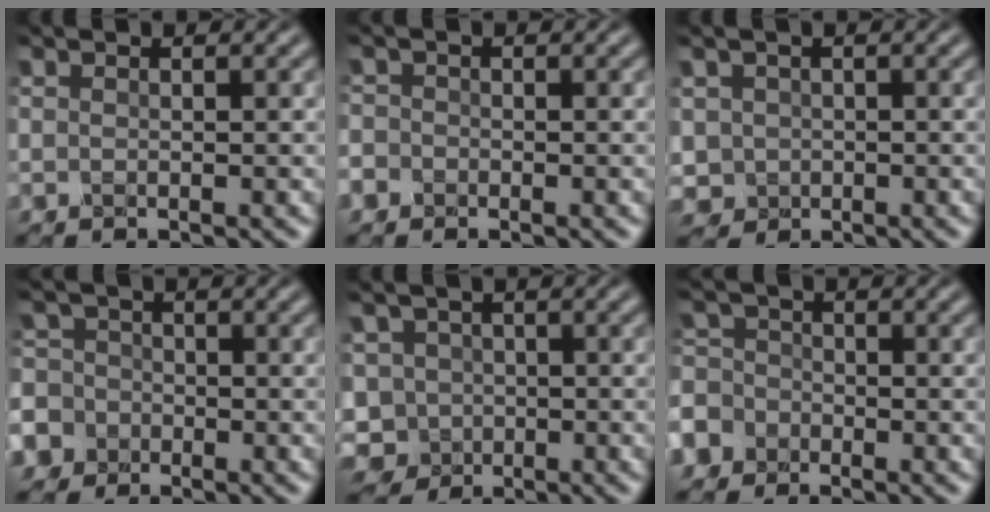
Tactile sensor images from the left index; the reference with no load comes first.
{"total": 1.4, "force": [-0.7, 1.1, 0.2], "torque": [0.003, 0.000, -0.016]}
{"total": 1.9, "force": [0.0, 1.9, 0.2], "torque": [0.001, -0.004, 0.000]}
{"total": 7.8, "force": [-4.2, 6.4, 1.6], "torque": [-0.053, -0.016, -0.097]}
{"total": 5.5, "force": [-1.8, 5.0, 1.4], "torque": [-0.024, -0.003, -0.045]}
{"total": 6.4, "force": [-3.9, 4.9, 1.4], "torque": [-0.031, -0.011, -0.081]}